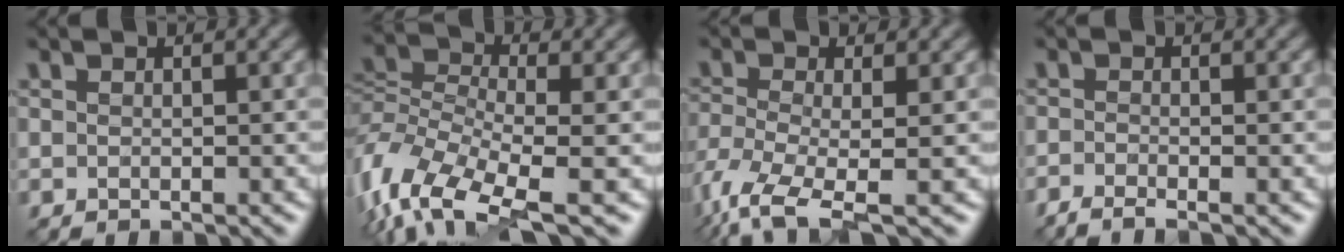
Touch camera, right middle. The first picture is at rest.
{"total": 9.6, "force": [-4.5, 4.3, 7.3], "torque": [-0.155, -0.002, -0.101]}
{"total": 6.8, "force": [-4.0, 2.1, 5.1], "torque": [-0.120, -0.020, -0.087]}
{"total": 2.0, "force": [-1.7, 0.0, 1.1], "torque": [-0.027, -0.009, -0.043]}